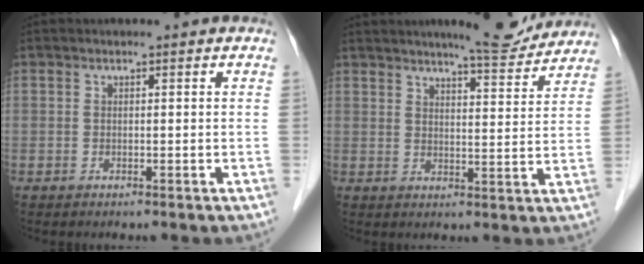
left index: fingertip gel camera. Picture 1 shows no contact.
{"total": 8.4, "force": [7.8, 0.9, 3.1], "torque": [-0.046, -0.006, 0.099]}